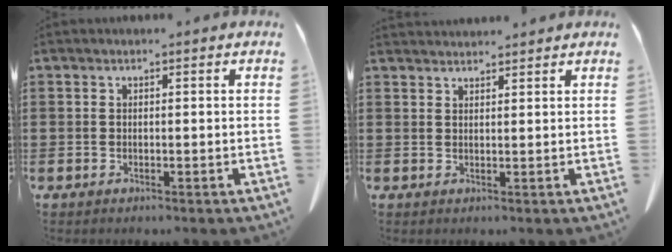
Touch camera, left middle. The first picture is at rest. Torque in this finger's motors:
{"motor_torque": [0.22, -0.25, 0.06, 0.05]}